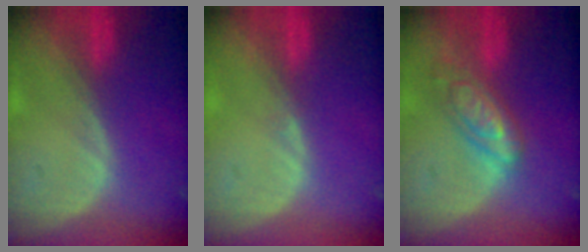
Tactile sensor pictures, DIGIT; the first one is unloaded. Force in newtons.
{"total": 0.6, "press": 0.4, "slide": 0.5}
{"total": 6.3, "press": 6.3, "slide": 0.4}